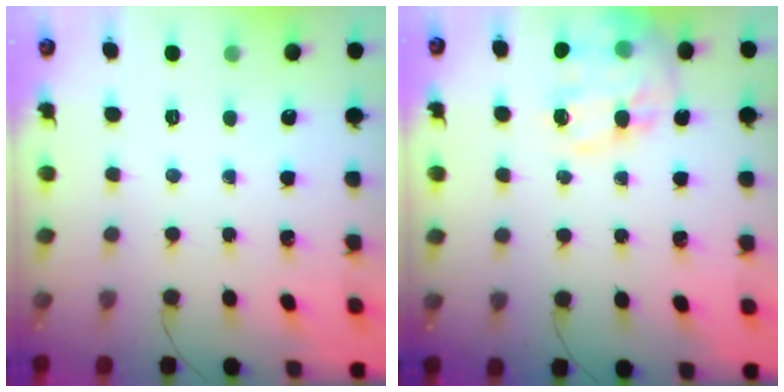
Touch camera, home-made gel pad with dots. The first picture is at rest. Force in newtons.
{"total": 18.8, "press": 18.5, "slide": 3.6}